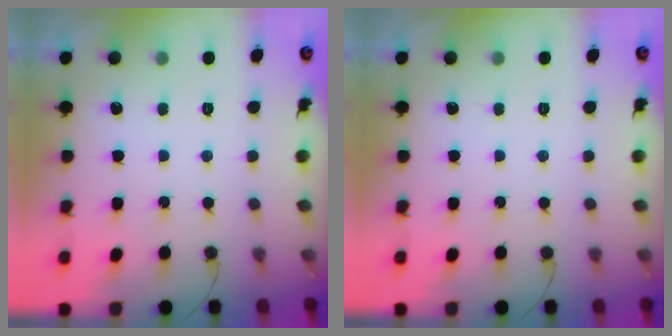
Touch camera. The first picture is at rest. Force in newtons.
{"total": 0.0}